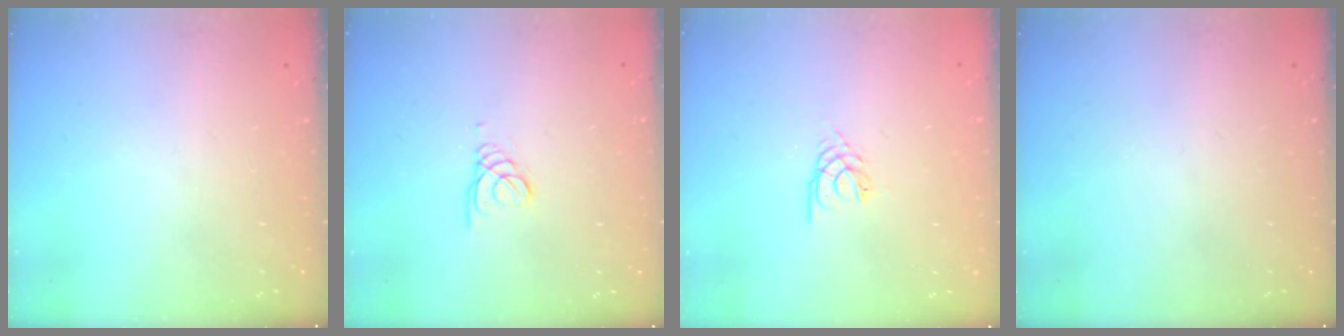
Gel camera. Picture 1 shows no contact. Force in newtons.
{"total": 1.1, "press": 1.0, "slide": 0.1}
{"total": 2.3, "press": 2.3, "slide": 0.4}
{"total": 0.0}